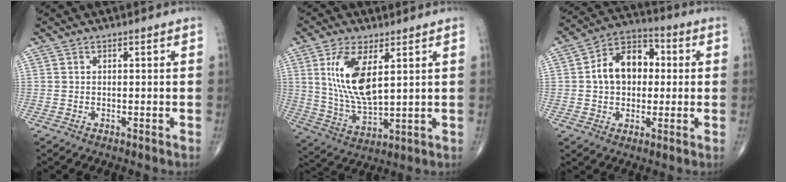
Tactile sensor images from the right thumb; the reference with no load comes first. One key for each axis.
{"total": 12.8, "fx": 3.9, "fy": 5.3, "fz": 10.9, "tx": -0.213, "ty": -0.025, "tz": 0.086}
{"total": 12.5, "fx": 1.1, "fy": 8.9, "fz": 8.8, "tx": -0.116, "ty": 0.026, "tz": 0.010}